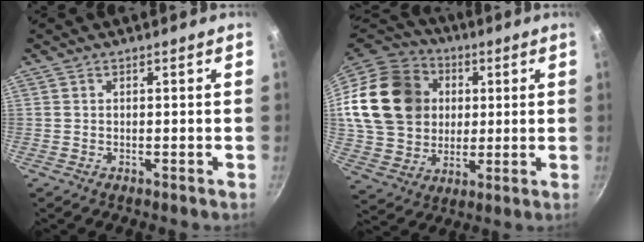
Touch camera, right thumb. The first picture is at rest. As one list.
[{"total": 24.9, "force": [4.7, 20.4, 13.5], "torque": [-0.249, 0.021, 0.092]}]